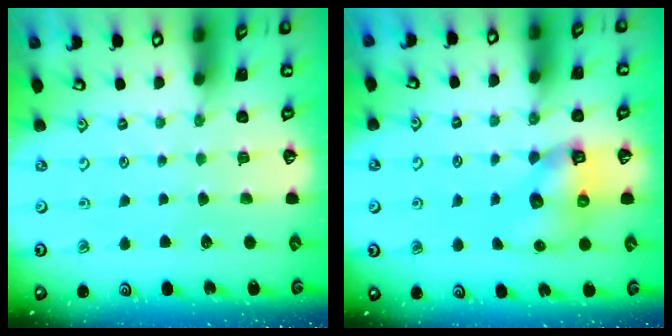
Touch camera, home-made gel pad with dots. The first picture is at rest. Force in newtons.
{"total": 7.8, "press": 7.7, "slide": 1.0}